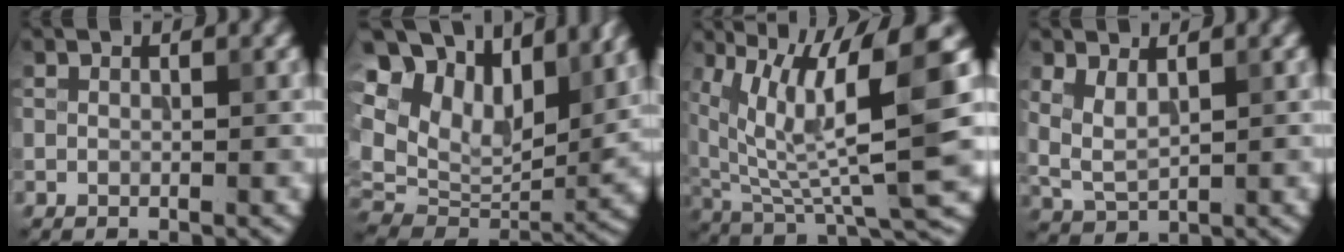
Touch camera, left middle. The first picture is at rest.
{"total": 15.4, "force": [8.5, 9.0, 9.1], "torque": [-0.214, 0.029, 0.152]}
{"total": 10.8, "force": [4.3, 2.5, 9.6], "torque": [-0.183, -0.001, 0.089]}
{"total": 2.5, "force": [1.0, 1.2, 2.0], "torque": [-0.052, -0.001, 0.026]}